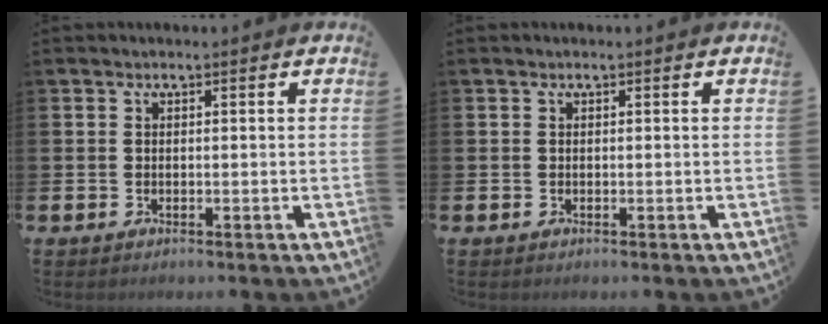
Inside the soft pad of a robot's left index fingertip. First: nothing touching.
{"total": 0.0}